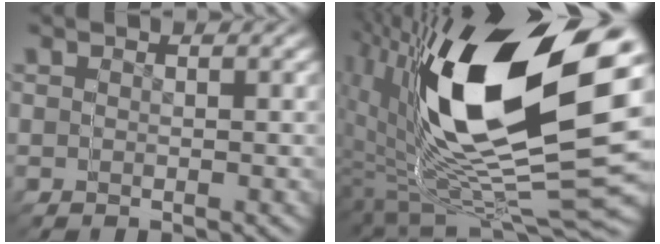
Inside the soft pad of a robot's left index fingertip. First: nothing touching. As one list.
[{"total": 19.7, "force": [3.7, 9.9, 16.6], "torque": [-0.290, 0.023, 0.064]}]